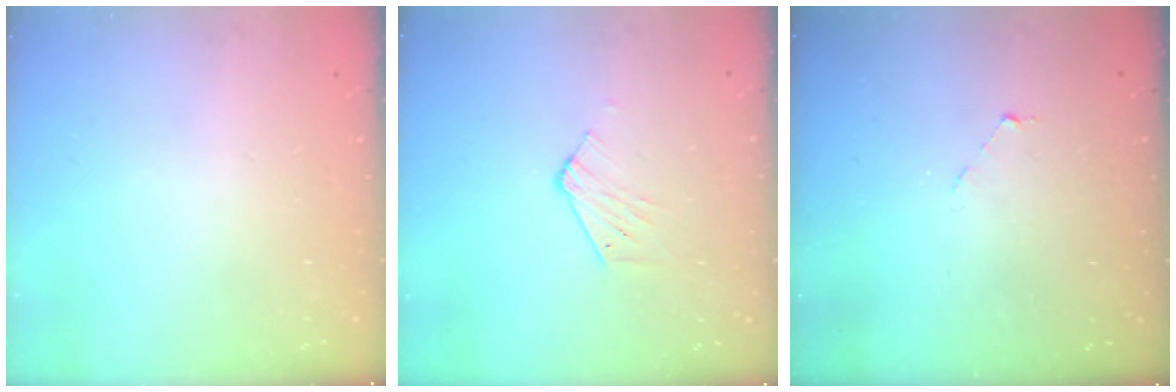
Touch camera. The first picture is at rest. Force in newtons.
{"total": 4.6, "press": 4.5, "slide": 0.4}
{"total": 2.1, "press": 2.1, "slide": 0.2}